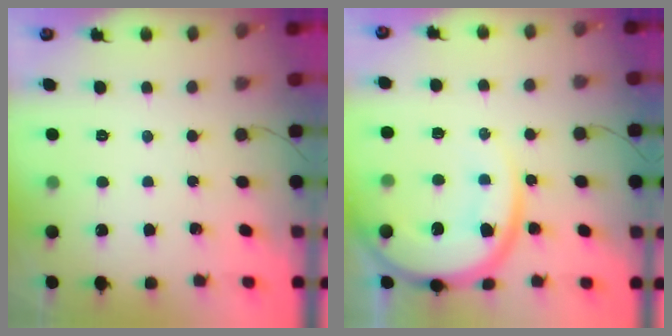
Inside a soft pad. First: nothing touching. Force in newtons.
{"total": 15.4, "press": 15.3, "slide": 1.6}